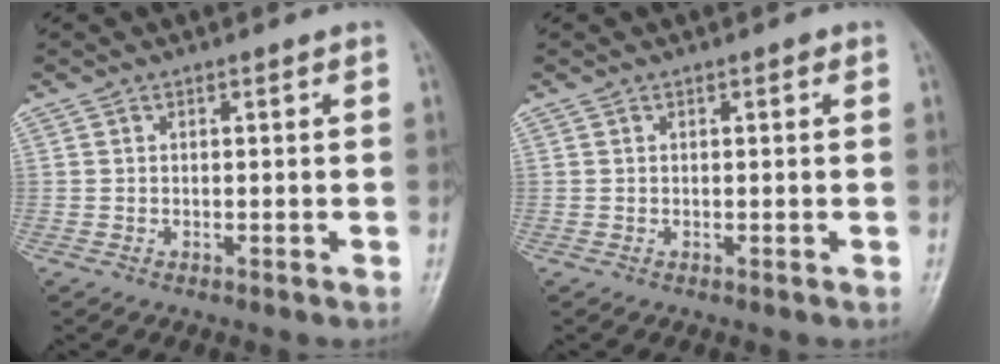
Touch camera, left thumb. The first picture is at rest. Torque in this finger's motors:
{"motor_torque": [0.17, 0.08, 0.27, -0.31, 0.00]}